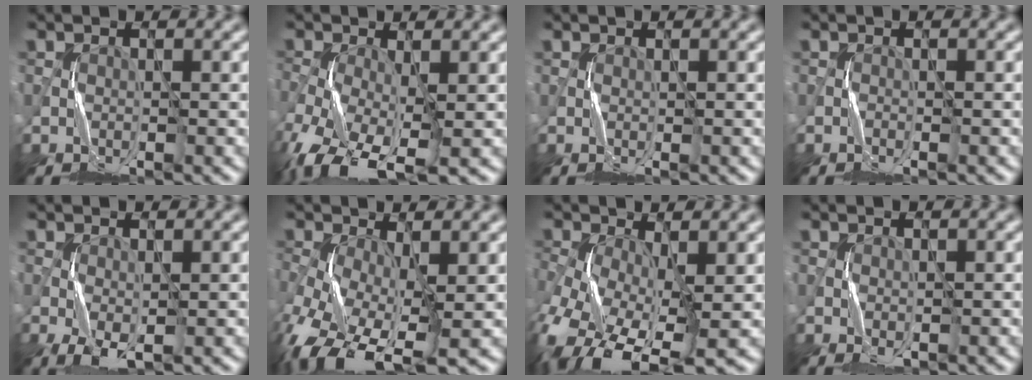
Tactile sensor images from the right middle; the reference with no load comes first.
{"total": 8.8, "force": [-4.1, 3.7, 6.9], "torque": [-0.155, -0.022, -0.080]}
{"total": 0.5, "force": [0.1, 0.0, 0.5], "torque": [-0.011, -0.002, 0.003]}
{"total": 0.6, "force": [-0.5, 0.0, 0.3], "torque": [-0.008, 0.004, -0.010]}
{"total": 2.3, "force": [-0.6, 1.0, 2.0], "torque": [-0.050, -0.004, -0.008]}
{"total": 9.6, "force": [-3.5, 4.3, 7.8], "torque": [-0.172, -0.016, -0.066]}
{"total": 10.5, "force": [-3.9, 4.8, 8.5], "torque": [-0.189, -0.022, -0.072]}
{"total": 0.6, "force": [0.0, 0.3, 0.5], "torque": [-0.013, -0.002, 0.004]}